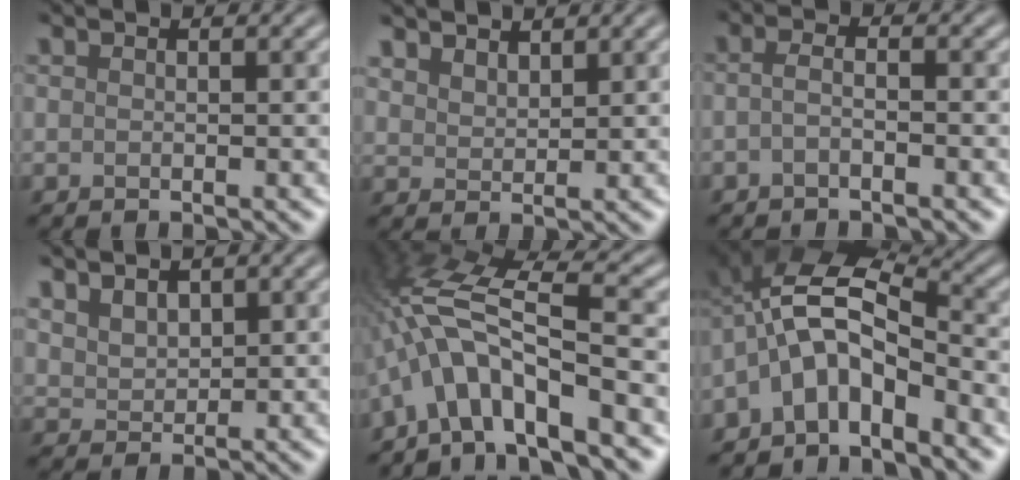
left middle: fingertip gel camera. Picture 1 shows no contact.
{"total": 3.1, "force": [3.0, 0.6, 0.2], "torque": [-0.013, 0.008, 0.069]}
{"total": 1.2, "force": [-0.9, 0.1, 0.8], "torque": [-0.021, 0.008, -0.013]}
{"total": 2.7, "force": [2.3, 1.2, 0.8], "torque": [-0.024, 0.024, 0.050]}
{"total": 8.8, "force": [-3.7, 2.3, 7.6], "torque": [-0.148, 0.034, -0.061]}
{"total": 6.9, "force": [-2.9, 3.2, 5.4], "torque": [-0.105, 0.026, -0.060]}